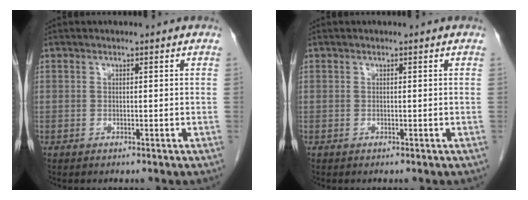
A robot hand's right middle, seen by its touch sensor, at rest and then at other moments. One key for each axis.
{"total": 0.0}